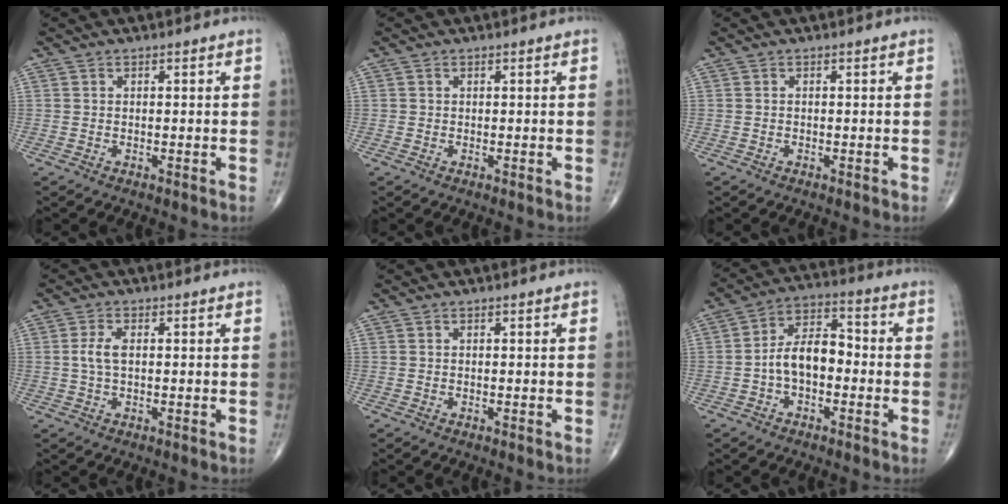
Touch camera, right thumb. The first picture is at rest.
{"total": 0.0}
{"total": 0.0}
{"total": 3.2, "force": [0.2, 1.5, 2.8], "torque": [-0.067, 0.005, 0.003]}
{"total": 0.0}
{"total": 9.2, "force": [-1.7, 5.4, 7.2], "torque": [-0.114, 0.040, -0.041]}